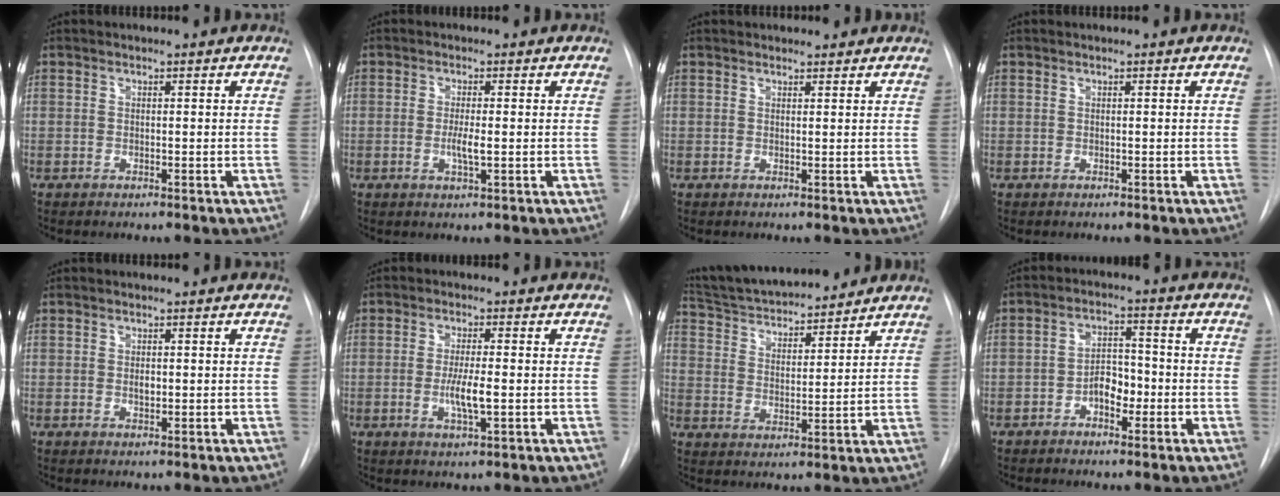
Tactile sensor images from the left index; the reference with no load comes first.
{"total": 2.5, "force": [-0.6, 0.2, 2.4], "torque": [-0.049, -0.010, -0.011]}
{"total": 1.9, "force": [1.8, 0.7, 0.1], "torque": [-0.002, 0.008, 0.020]}
{"total": 0.0}
{"total": 0.9, "force": [-0.2, 0.5, 0.7], "torque": [-0.012, -0.007, -0.003]}
{"total": 4.5, "force": [-1.1, 0.5, 4.3], "torque": [-0.086, -0.014, -0.018]}
{"total": 16.2, "force": [14.9, 2.6, 5.8], "torque": [-0.101, 0.016, 0.244]}
{"total": 4.6, "force": [-2.2, 2.5, 3.2], "torque": [-0.055, 0.008, -0.040]}